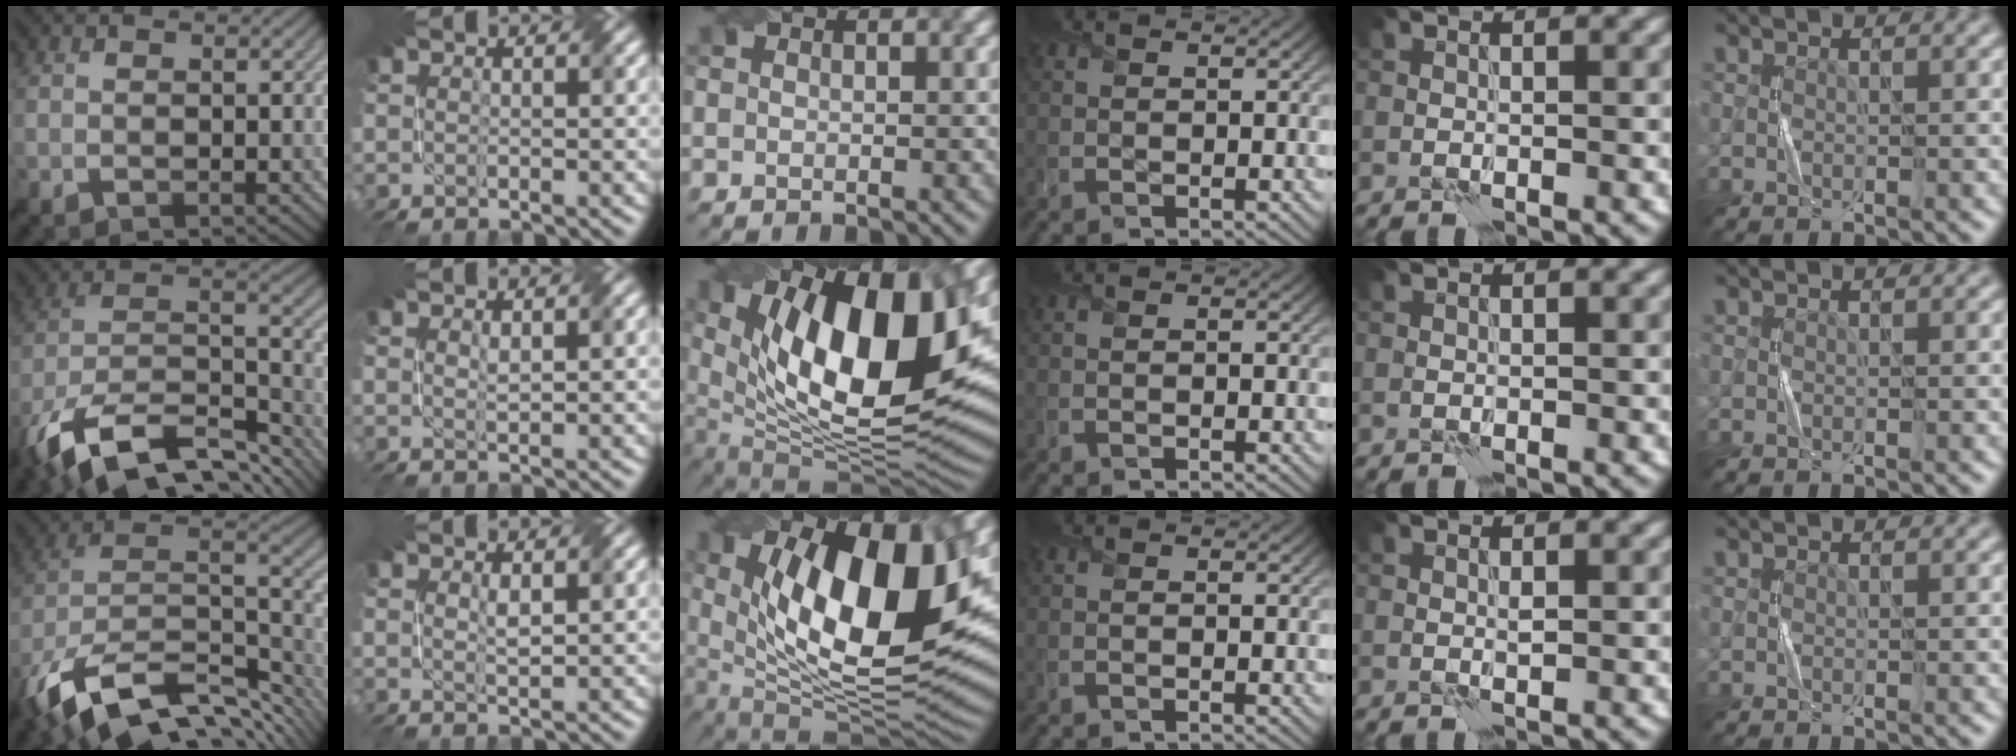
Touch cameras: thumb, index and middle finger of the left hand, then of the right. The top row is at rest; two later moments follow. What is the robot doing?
{"motion": "twist", "object": "screw"}